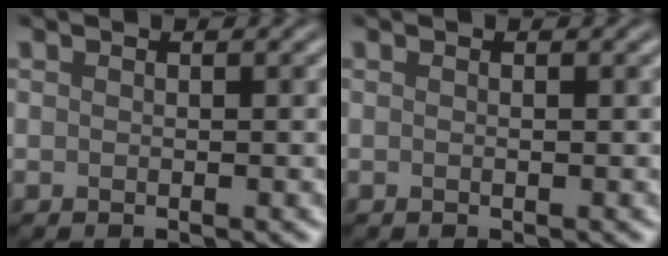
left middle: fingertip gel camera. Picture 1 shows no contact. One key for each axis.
{"total": 0.0}